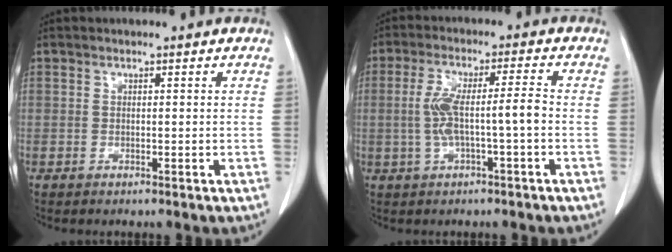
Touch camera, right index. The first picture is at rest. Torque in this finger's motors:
{"motor_torque": [0.55, -0.18, 0.27, 0.10]}